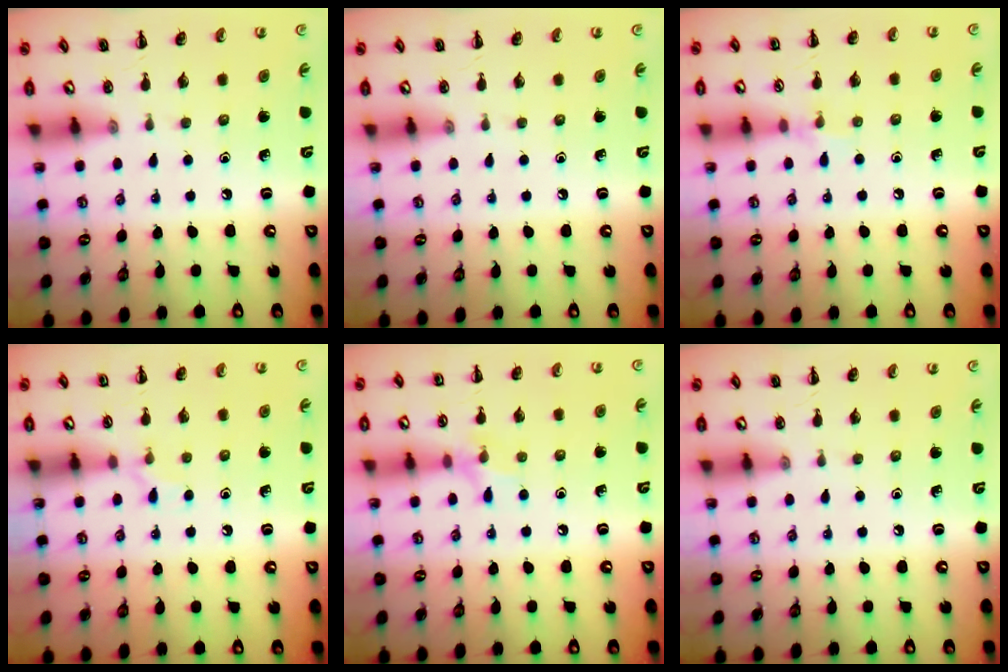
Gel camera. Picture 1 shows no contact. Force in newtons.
{"total": 0.0}
{"total": 5.1, "press": 4.8, "slide": 1.9}
{"total": 5.6, "press": 5.3, "slide": 1.8}
{"total": 7.1, "press": 6.8, "slide": 1.8}
{"total": 0.0}